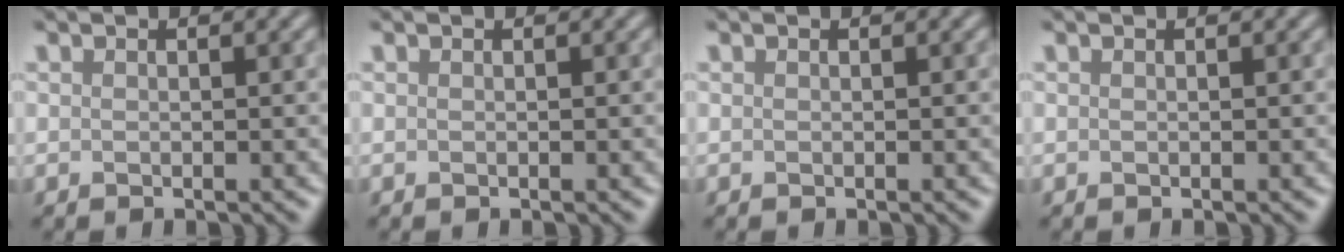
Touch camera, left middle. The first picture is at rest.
{"total": 0.0}
{"total": 0.0}
{"total": 0.0}